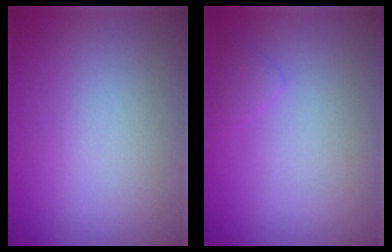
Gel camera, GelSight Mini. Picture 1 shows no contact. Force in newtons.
{"total": 0.9, "press": 0.9, "slide": 0.1}